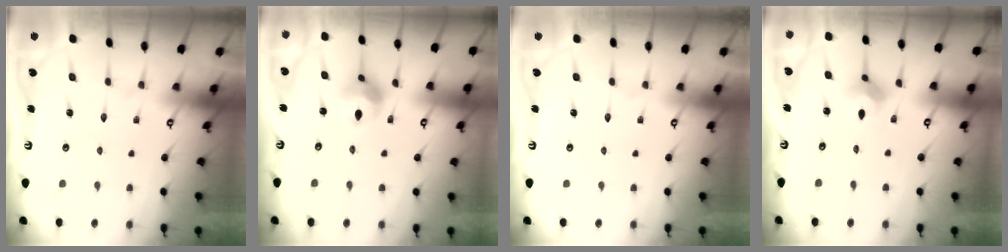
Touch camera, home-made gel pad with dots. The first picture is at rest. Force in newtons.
{"total": 8.0, "press": 7.9, "slide": 0.8}
{"total": 0.0}
{"total": 2.9, "press": 2.9, "slide": 0.3}